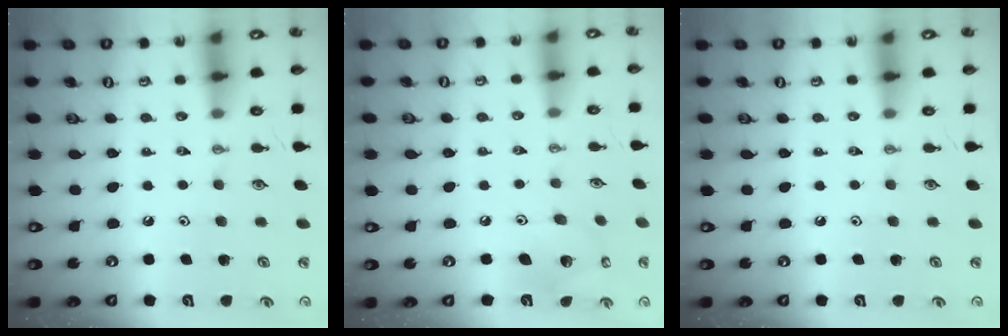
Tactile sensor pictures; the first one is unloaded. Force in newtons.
{"total": 9.2, "press": 9.2, "slide": 0.6}
{"total": 0.0}